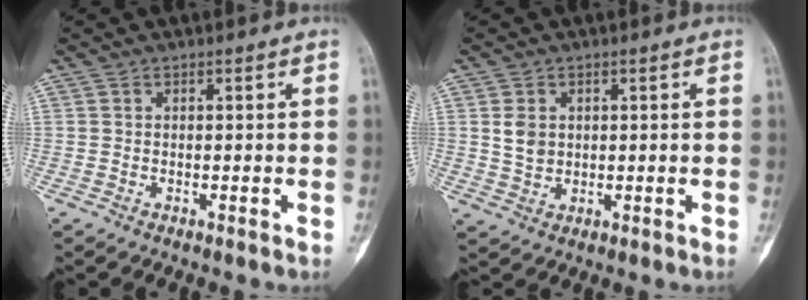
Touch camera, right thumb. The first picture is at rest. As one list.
[{"total": 3.8, "force": [0.9, 2.9, 2.2], "torque": [-0.029, -0.005, 0.022]}]